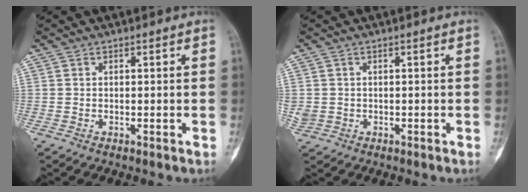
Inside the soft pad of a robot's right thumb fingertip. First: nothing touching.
{"total": 2.8, "force": [-0.1, 2.6, 1.0], "torque": [-0.023, 0.008, 0.009]}